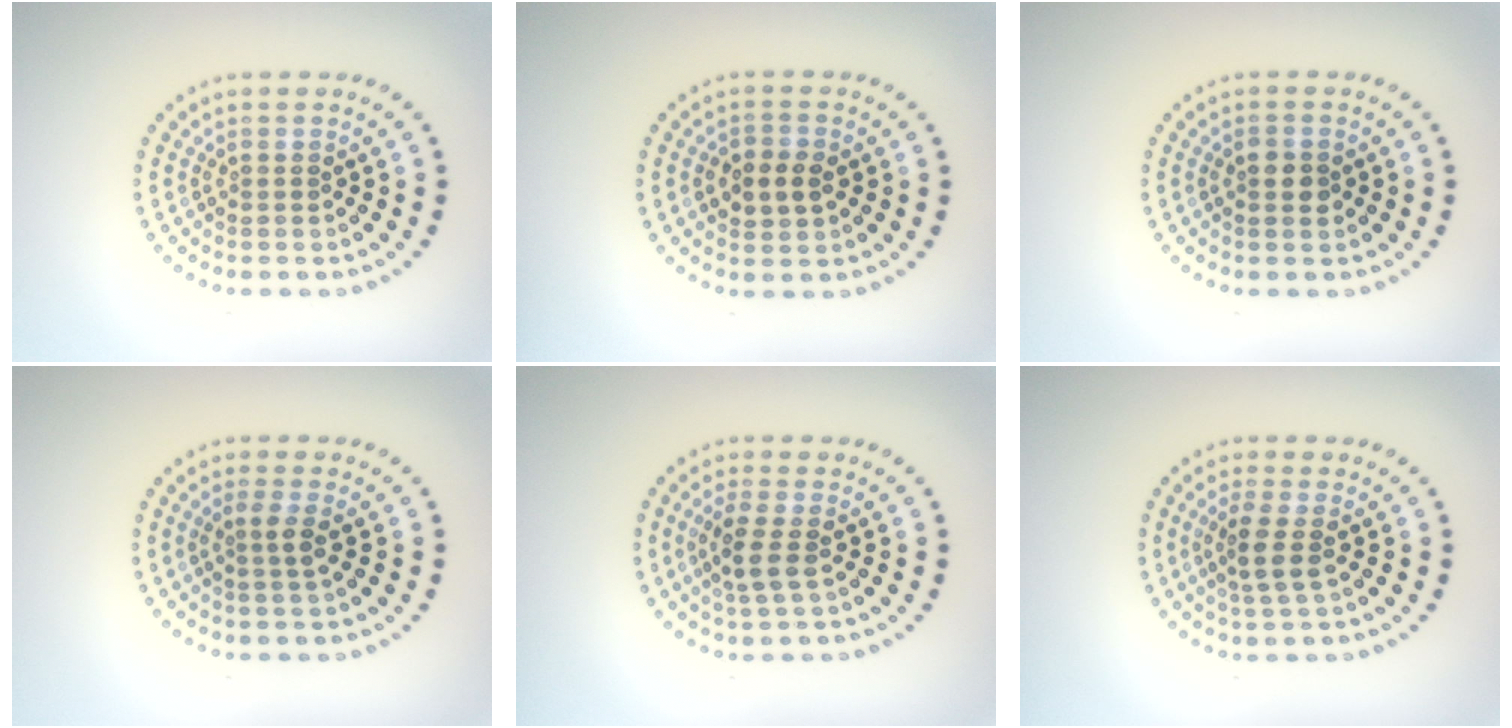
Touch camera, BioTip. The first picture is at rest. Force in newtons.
{"total": 2.6, "press": 2.6, "slide": 0.3}
{"total": 2.2, "press": 2.2, "slide": 0.1}
{"total": 1.6, "press": 1.1, "slide": 1.2}
{"total": 2.4, "press": 2.1, "slide": 1.3}
{"total": 2.5, "press": 1.9, "slide": 1.5}